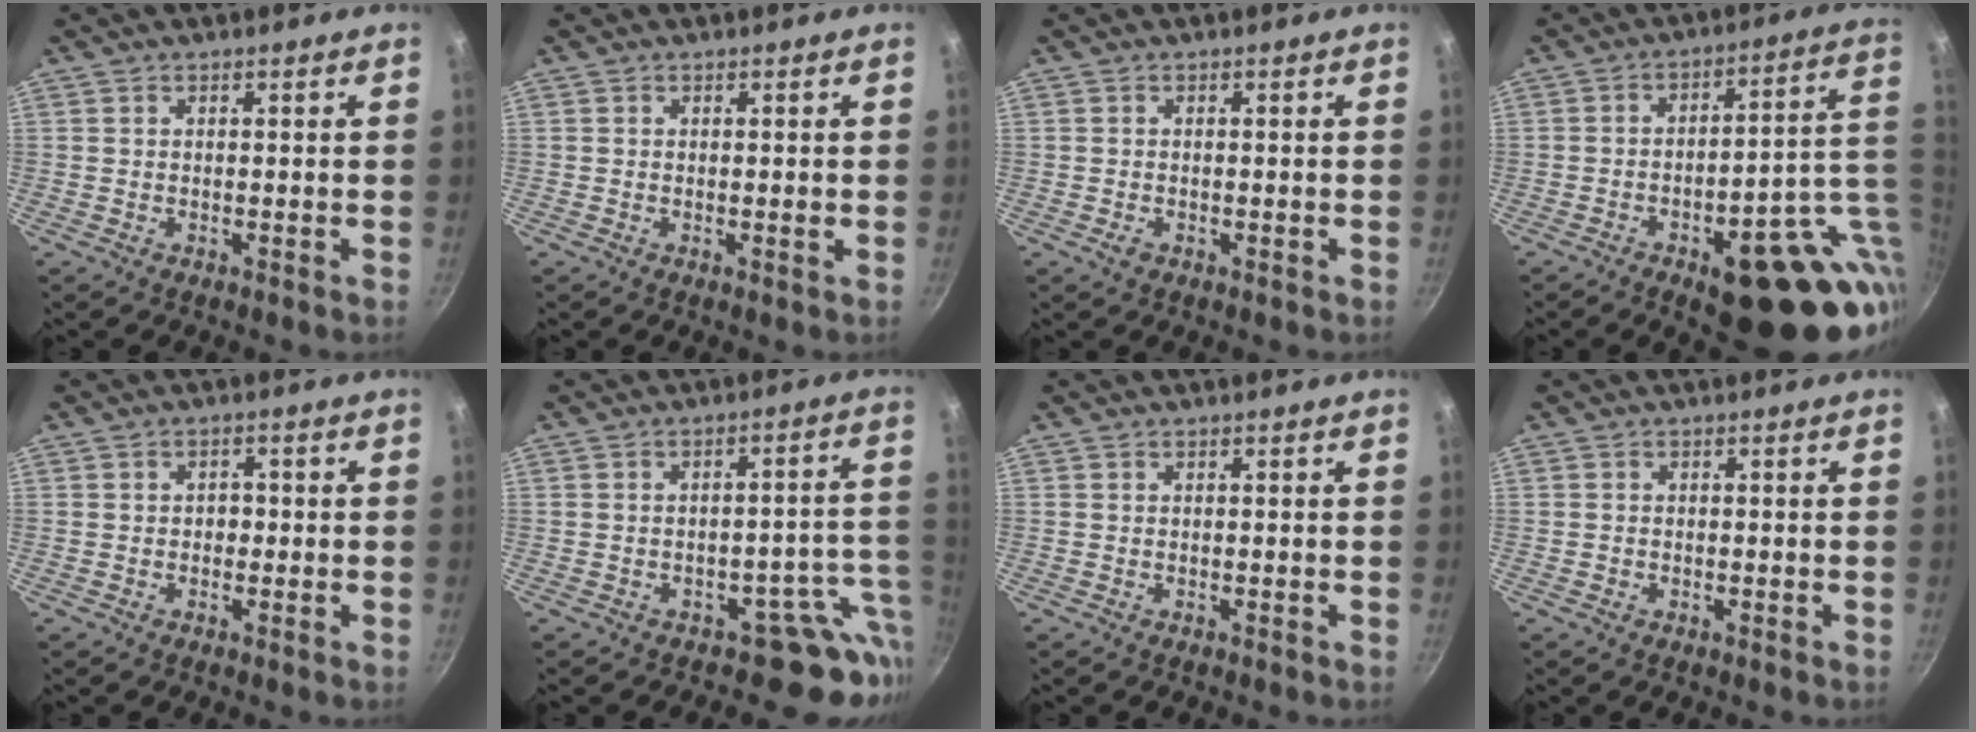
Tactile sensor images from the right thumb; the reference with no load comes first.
{"total": 0.7, "force": [0.0, 0.2, 0.7], "torque": [-0.010, 0.000, -0.001]}
{"total": 1.4, "force": [-0.6, 1.0, 0.8], "torque": [-0.012, 0.001, -0.009]}
{"total": 22.9, "force": [-5.8, 9.1, 20.2], "torque": [-0.194, 0.019, -0.065]}
{"total": 1.9, "force": [-0.3, 1.6, 1.0], "torque": [-0.004, 0.006, -0.005]}
{"total": 9.1, "force": [-4.2, 6.6, 4.7], "torque": [0.032, 0.047, -0.049]}
{"total": 0.0}
{"total": 0.5, "force": [-0.2, 0.5, 0.2], "torque": [-0.003, 0.001, -0.005]}